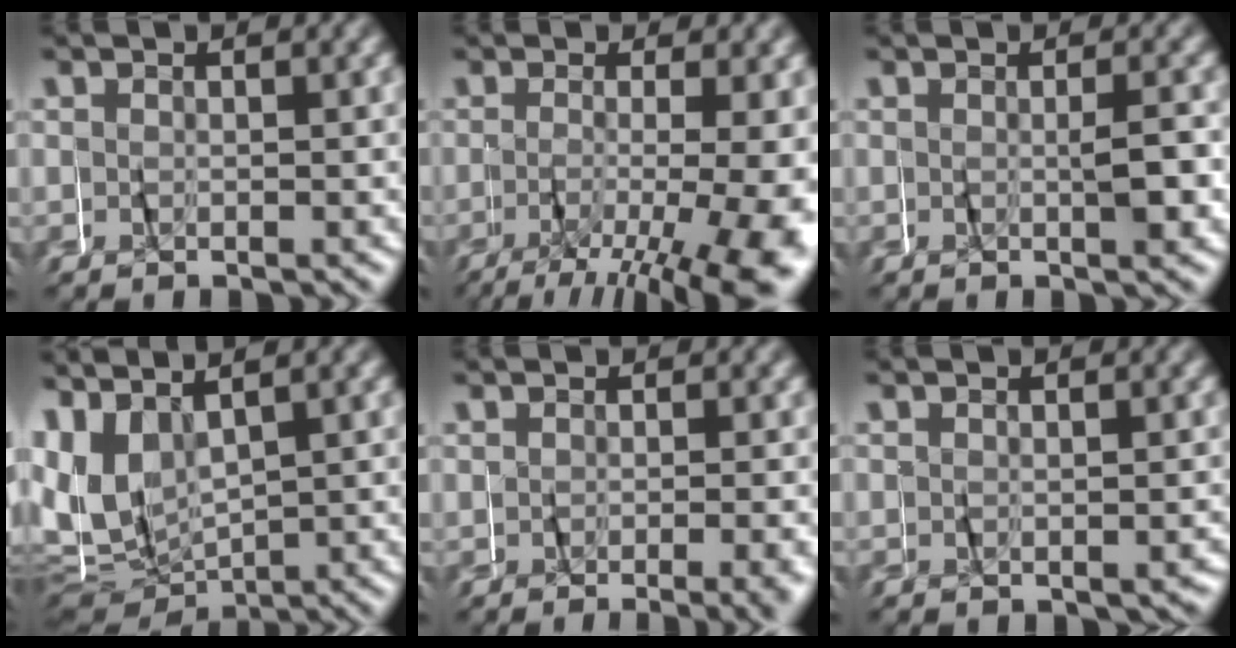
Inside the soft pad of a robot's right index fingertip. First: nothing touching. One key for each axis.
{"total": 5.7, "fx": -1.9, "fy": 0.6, "fz": 5.3, "tx": -0.068, "ty": -0.016, "tz": -0.027}
{"total": 1.4, "fx": -0.6, "fy": -0.7, "fz": 1.1, "tx": -0.024, "ty": -0.001, "tz": -0.009}
{"total": 10.0, "fx": 0.1, "fy": 8.3, "fz": 5.6, "tx": -0.144, "ty": -0.008, "tz": -0.003}
{"total": 1.2, "fx": -0.5, "fy": -0.6, "fz": 0.9, "tx": -0.012, "ty": -0.001, "tz": -0.010}
{"total": 1.6, "fx": -0.3, "fy": 1.0, "fz": 1.2, "tx": -0.023, "ty": -0.005, "tz": -0.002}